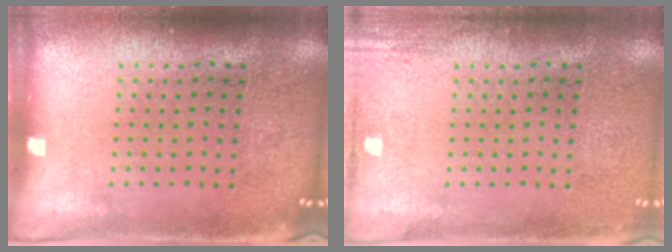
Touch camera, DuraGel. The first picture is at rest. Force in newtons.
{"total": 1.8, "press": 1.8, "slide": 0.2}